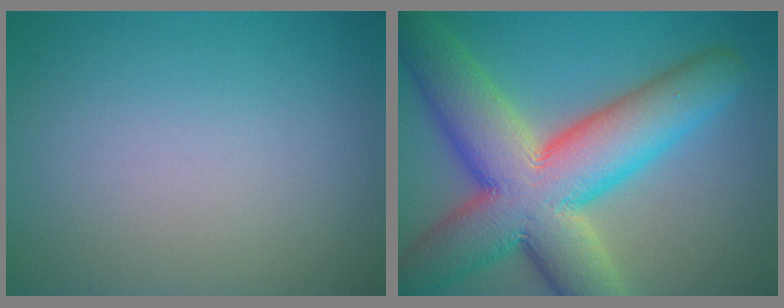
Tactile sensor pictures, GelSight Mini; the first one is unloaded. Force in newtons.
{"total": 14.2, "press": 14.2, "slide": 1.1}